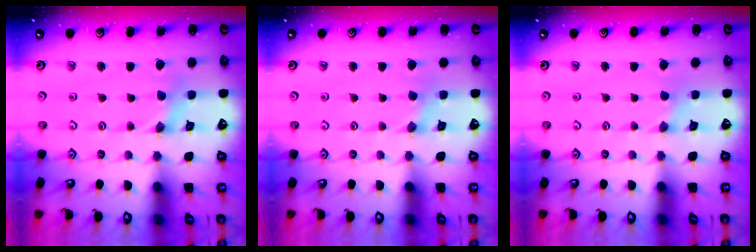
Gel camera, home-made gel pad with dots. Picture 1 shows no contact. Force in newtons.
{"total": 0.0}
{"total": 0.0}